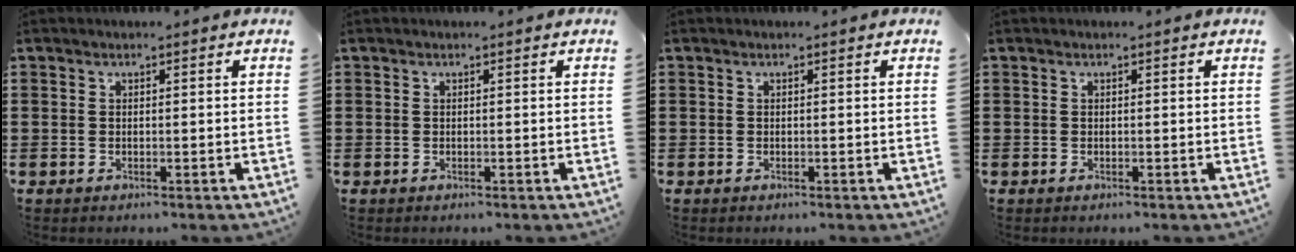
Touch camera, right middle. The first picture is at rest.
{"total": 0.0}
{"total": 0.0}
{"total": 0.0}